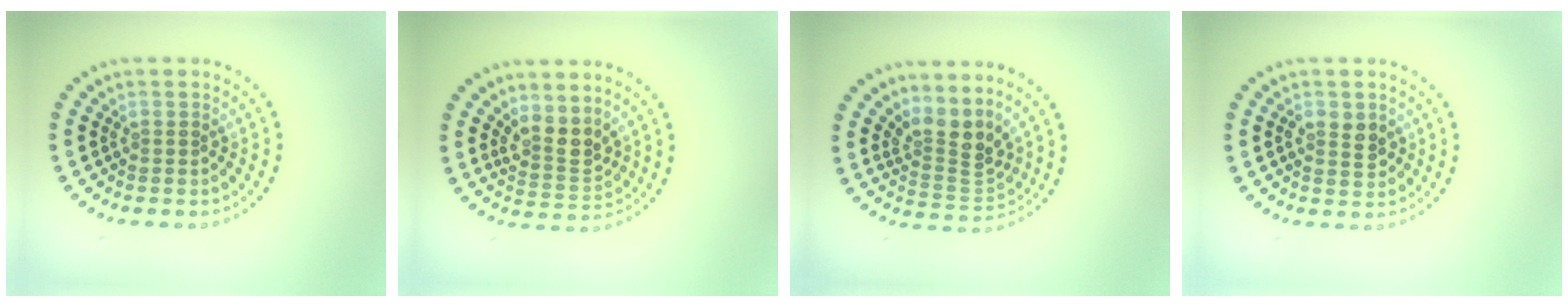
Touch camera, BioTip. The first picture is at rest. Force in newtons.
{"total": 2.7, "press": 2.3, "slide": 1.5}
{"total": 3.3, "press": 2.3, "slide": 2.4}
{"total": 2.2, "press": 2.2, "slide": 0.2}